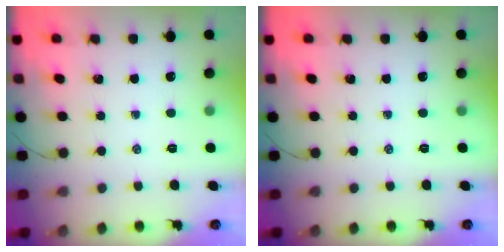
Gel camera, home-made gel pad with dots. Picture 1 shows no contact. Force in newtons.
{"total": 0.0}